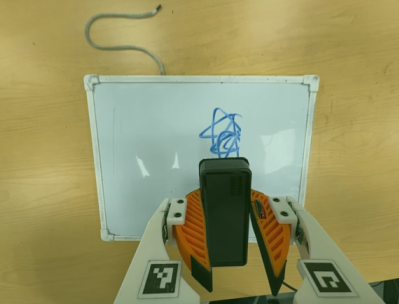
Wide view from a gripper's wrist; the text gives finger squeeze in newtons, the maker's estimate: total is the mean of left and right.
{"total": 8.8, "left": 8.8, "right": 8.7}